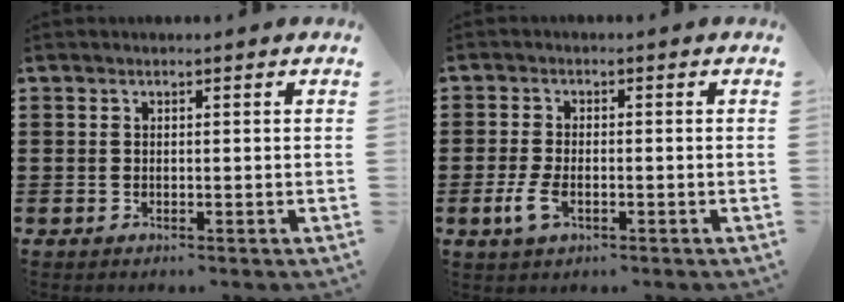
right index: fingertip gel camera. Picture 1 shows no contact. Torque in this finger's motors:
{"motor_torque": [1.12, 1.02, 0.16, 0.08]}